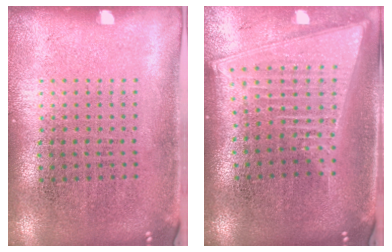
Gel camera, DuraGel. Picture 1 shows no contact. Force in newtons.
{"total": 2.1, "press": 1.7, "slide": 1.2}